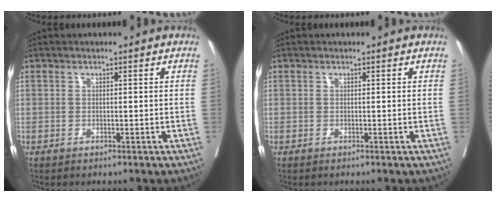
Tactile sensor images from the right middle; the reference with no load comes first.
{"total": 0.0}